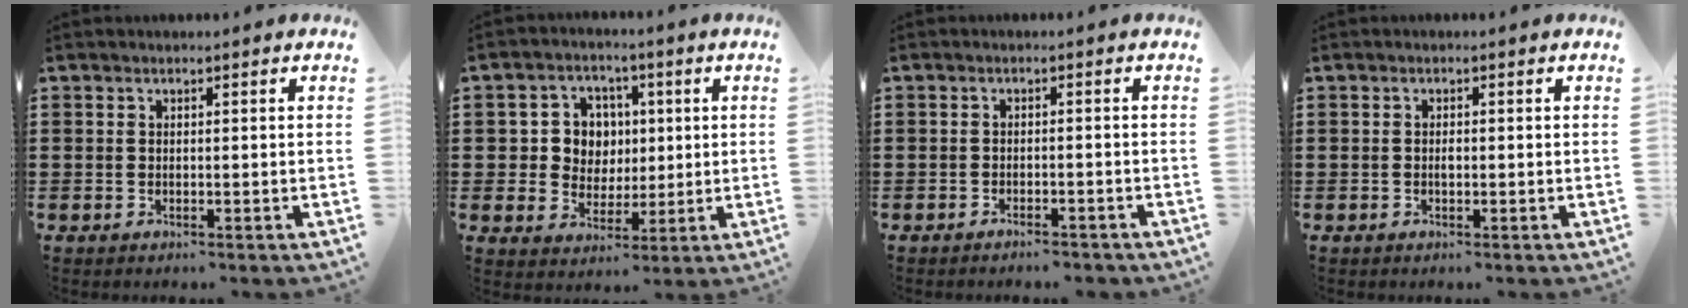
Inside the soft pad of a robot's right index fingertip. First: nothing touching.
{"total": 6.4, "force": [0.8, 6.0, 2.1], "torque": [-0.061, 0.018, 0.012]}
{"total": 1.4, "force": [-1.3, 0.1, 0.2], "torque": [-0.008, 0.002, -0.027]}
{"total": 1.0, "force": [-0.1, 0.4, 0.9], "torque": [-0.018, 0.000, -0.001]}